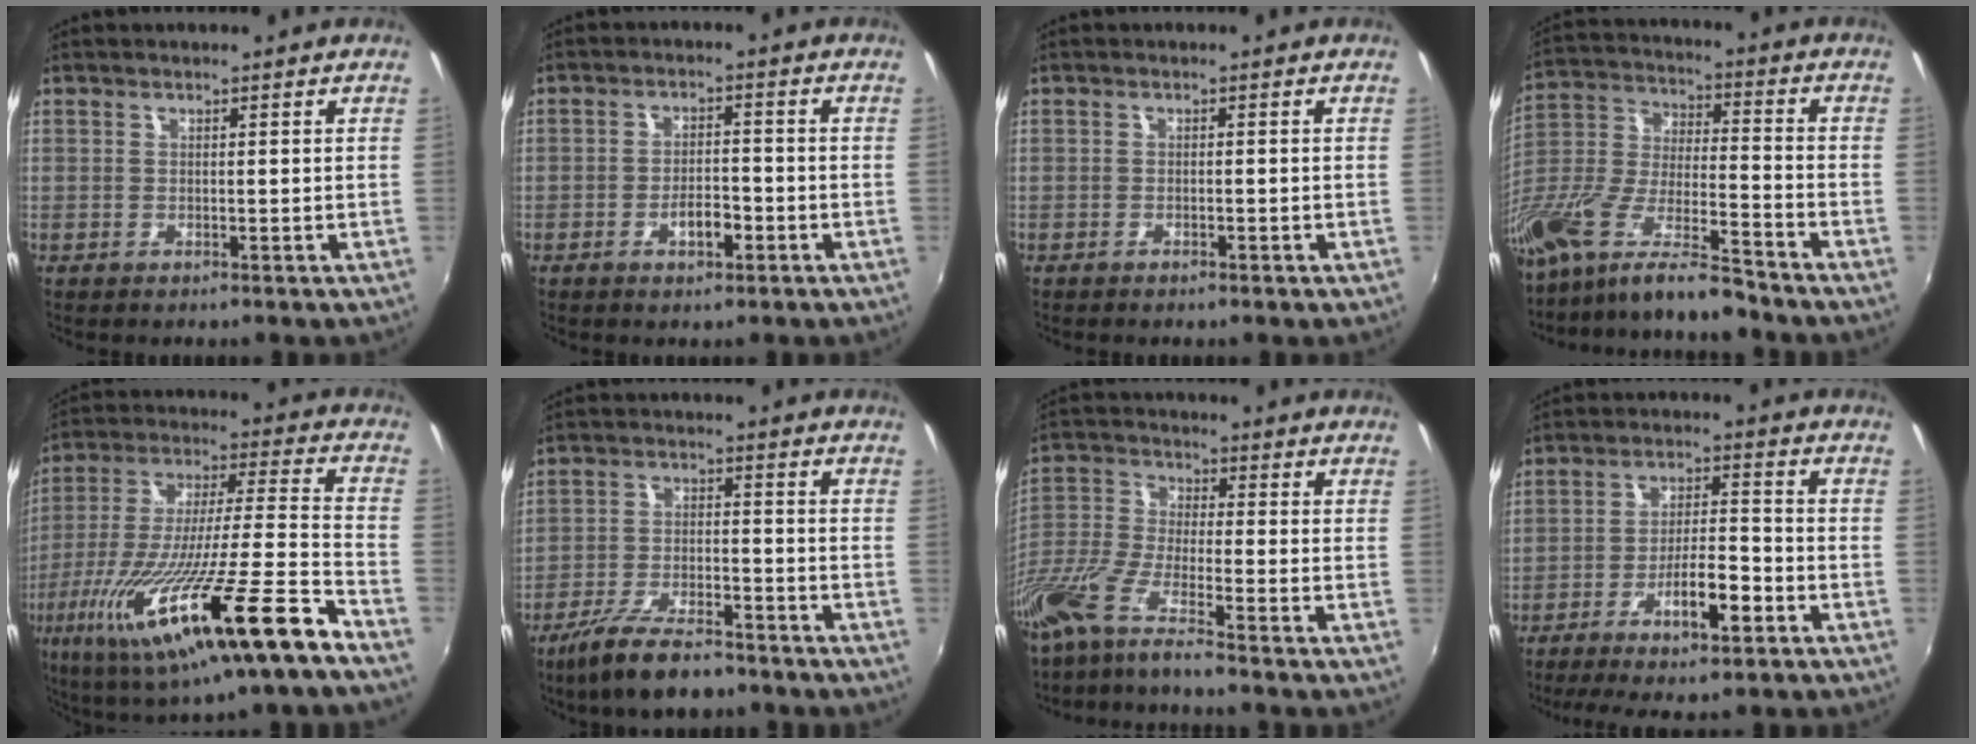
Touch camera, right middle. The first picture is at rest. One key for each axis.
{"total": 3.7, "fx": -1.9, "fy": 1.5, "fz": 2.9, "tx": -0.052, "ty": 0.003, "tz": -0.027}
{"total": 1.2, "fx": -0.9, "fy": 0.5, "fz": 0.6, "tx": -0.010, "ty": 0.000, "tz": -0.011}
{"total": 17.4, "fx": -13.5, "fy": 2.8, "fz": 10.6, "tx": -0.217, "ty": -0.028, "tz": -0.259}
{"total": 25.9, "fx": -14.2, "fy": 1.6, "fz": 21.6, "tx": -0.378, "ty": -0.071, "tz": -0.238}
{"total": 11.4, "fx": -8.9, "fy": 3.1, "fz": 6.3, "tx": -0.141, "ty": -0.021, "tz": -0.158}
{"total": 10.6, "fx": -7.8, "fy": 0.2, "fz": 7.1, "tx": -0.150, "ty": -0.024, "tz": -0.156}
{"total": 9.3, "fx": -5.3, "fy": 1.7, "fz": 7.5, "tx": -0.146, "ty": 0.003, "tz": -0.088}